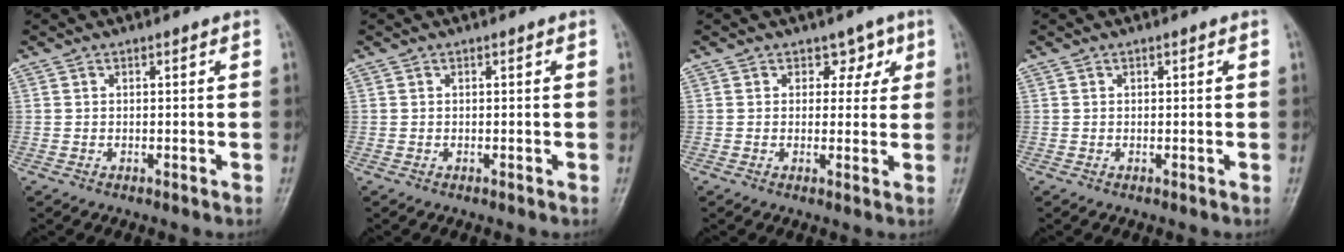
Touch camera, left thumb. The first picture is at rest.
{"total": 0.0}
{"total": 3.5, "force": [1.8, 2.7, 1.4], "torque": [0.015, -0.007, 0.020]}
{"total": 0.0}